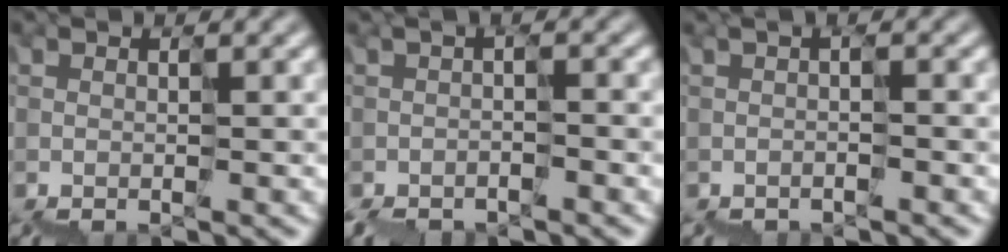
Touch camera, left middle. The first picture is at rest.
{"total": 2.1, "force": [-2.1, 0.0, 0.3], "torque": [-0.009, -0.007, -0.027]}
{"total": 0.8, "force": [-0.8, -0.1, -0.1], "torque": [0.003, 0.000, -0.005]}